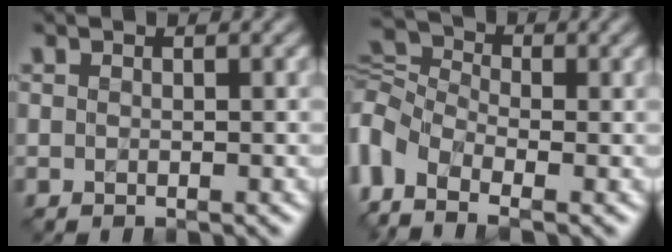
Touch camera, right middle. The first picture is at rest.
{"total": 6.5, "force": [-2.3, 4.1, 4.4], "torque": [-0.113, 0.005, -0.069]}